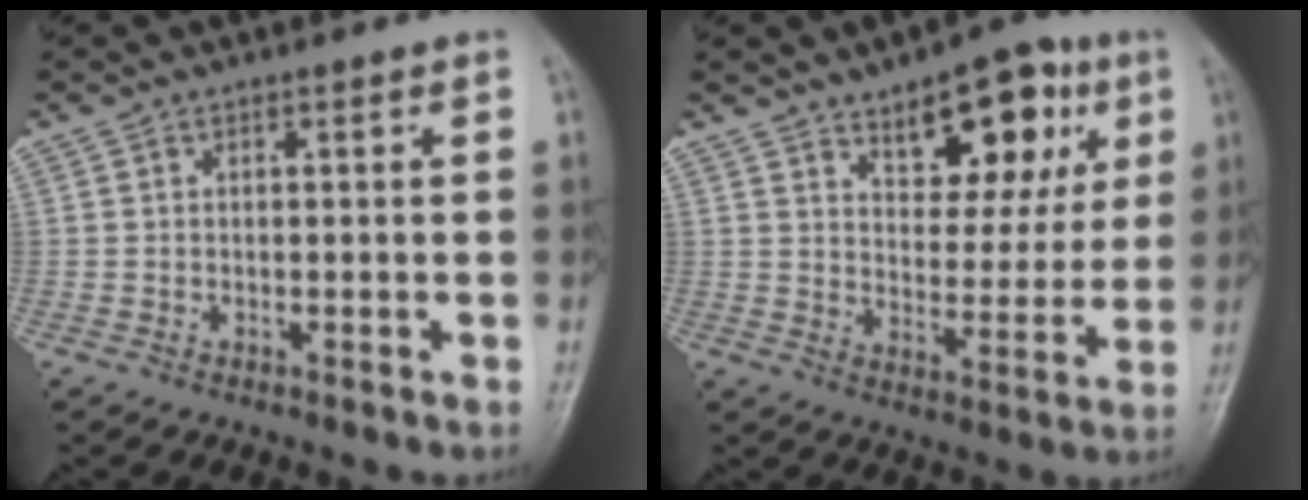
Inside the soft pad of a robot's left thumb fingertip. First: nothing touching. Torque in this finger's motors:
{"motor_torque": [-0.09, 0.63, 0.09, -0.18, 0.13]}